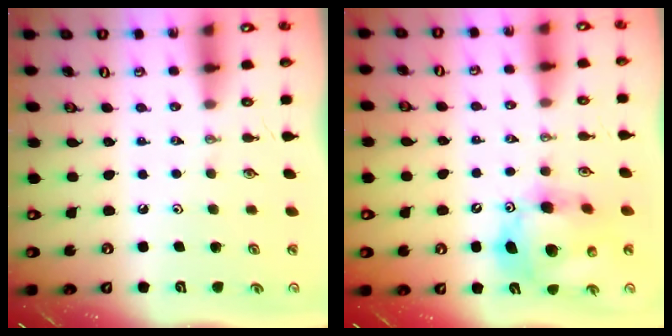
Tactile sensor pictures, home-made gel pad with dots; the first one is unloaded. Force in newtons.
{"total": 14.4, "press": 14.1, "slide": 2.6}